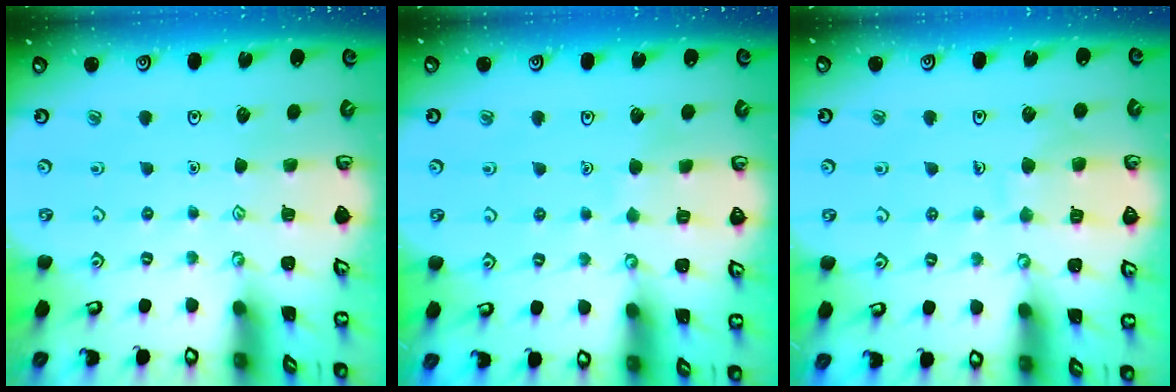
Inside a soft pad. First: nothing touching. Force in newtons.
{"total": 3.0, "press": 3.0, "slide": 0.2}
{"total": 7.8, "press": 7.8, "slide": 0.4}